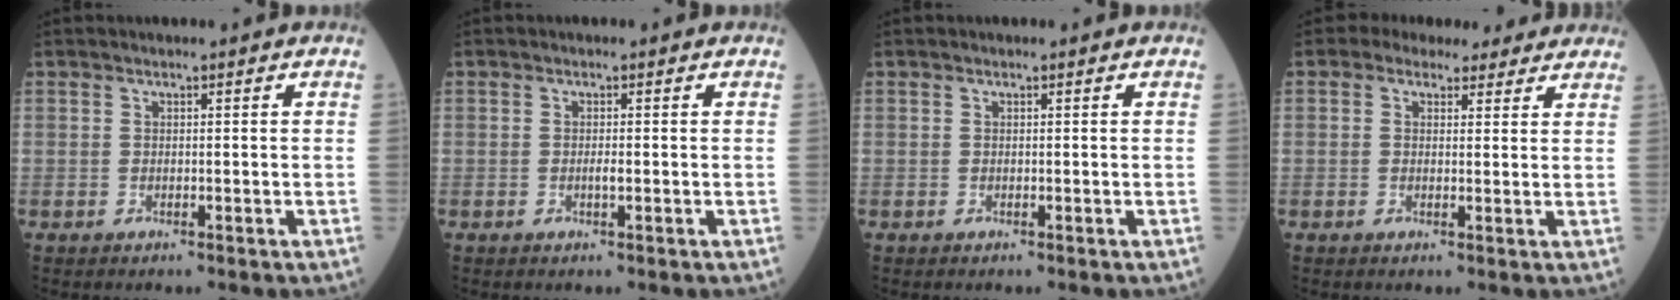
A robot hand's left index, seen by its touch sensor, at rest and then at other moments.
{"total": 1.0, "force": [-0.2, 0.1, 0.9], "torque": [-0.020, -0.001, -0.004]}
{"total": 0.0}
{"total": 6.9, "force": [5.8, 3.4, 1.7], "torque": [-0.014, 0.024, 0.066]}